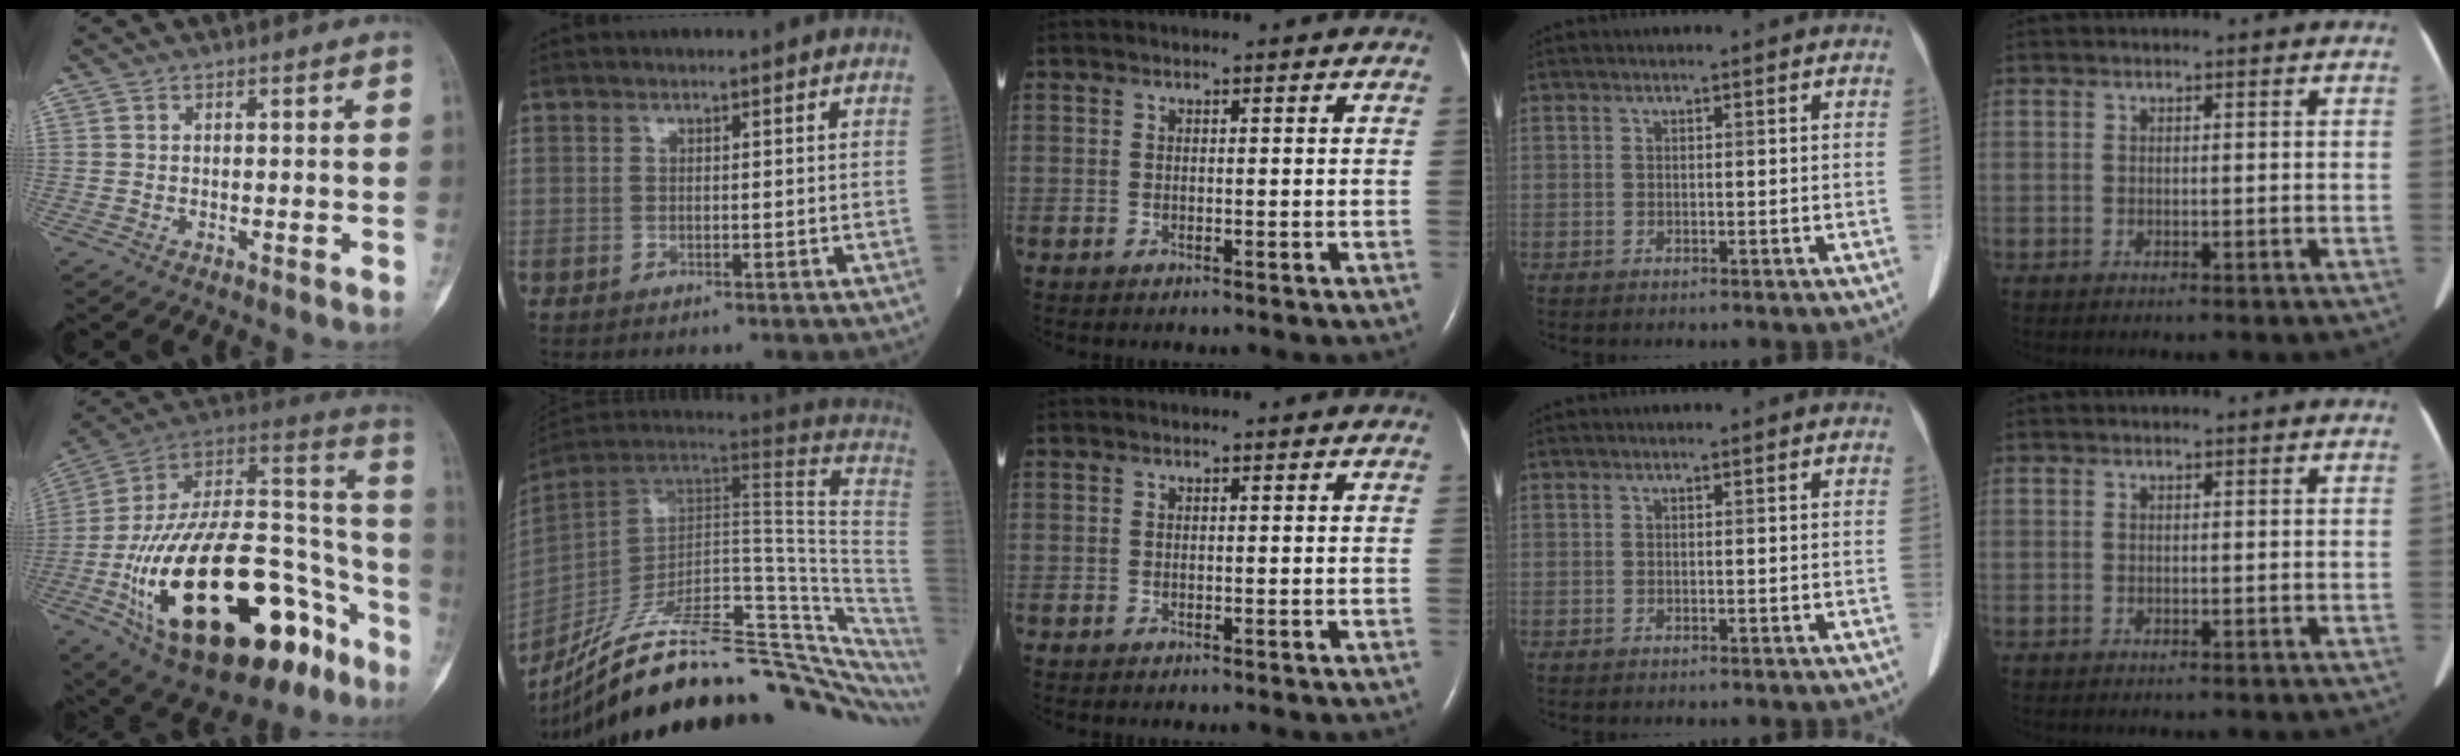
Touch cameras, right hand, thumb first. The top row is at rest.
{"thumb": {"total": 40.1, "force": [-16.8, 18.7, 31.3], "torque": [-0.491, 0.063, -0.259]}, "index": {"total": 30.6, "force": [-21.7, 5.4, 20.9], "torque": [-0.213, -0.008, -0.316]}}